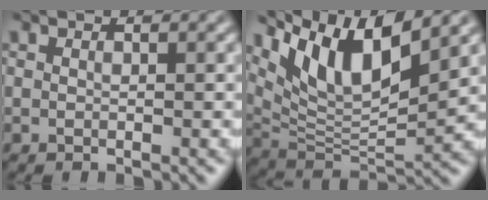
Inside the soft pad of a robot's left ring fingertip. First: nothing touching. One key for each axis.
{"total": 9.3, "fx": 5.3, "fy": 3.3, "fz": 6.9, "tx": -0.127, "ty": 0.002, "tz": 0.107}